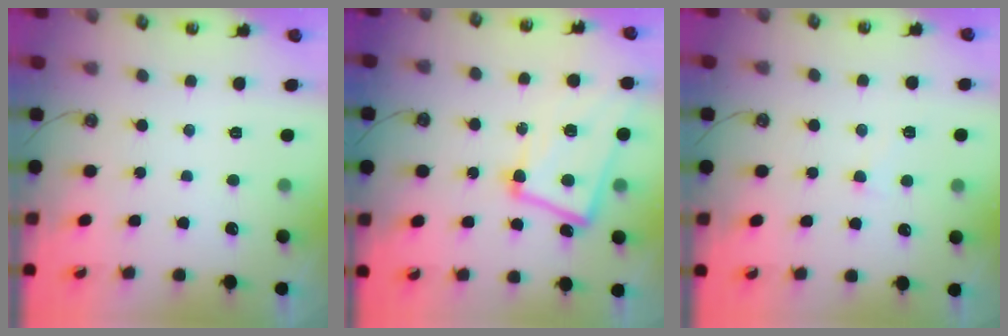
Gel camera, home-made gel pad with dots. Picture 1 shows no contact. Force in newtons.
{"total": 9.9, "press": 9.7, "slide": 2.0}
{"total": 1.5, "press": 1.4, "slide": 0.6}